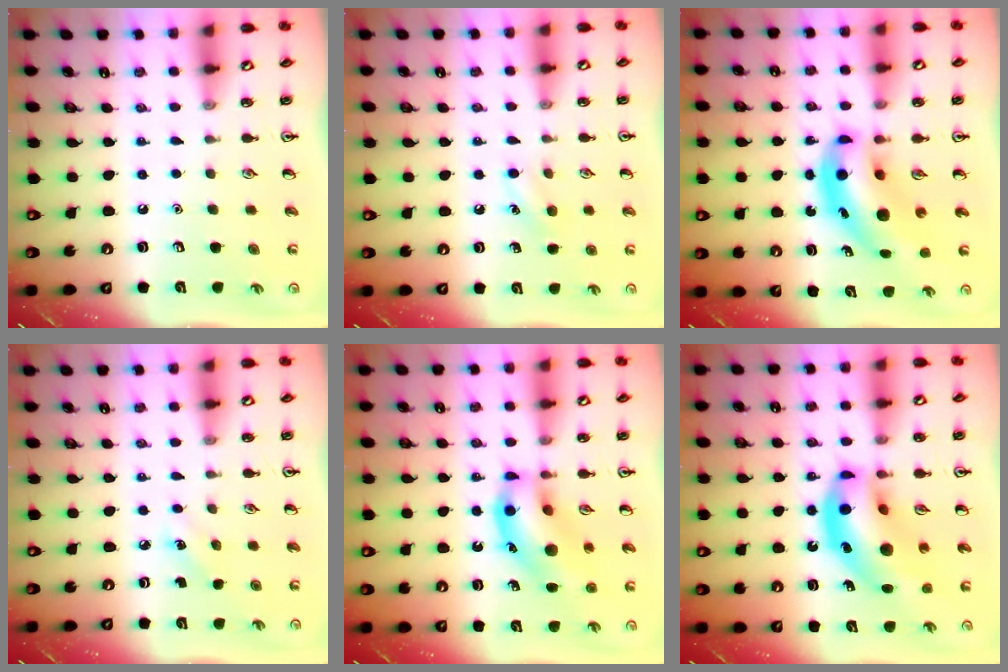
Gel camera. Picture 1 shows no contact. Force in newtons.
{"total": 7.6, "press": 7.3, "slide": 2.1}
{"total": 11.0, "press": 10.4, "slide": 3.7}
{"total": 2.3, "press": 2.2, "slide": 0.8}
{"total": 14.9, "press": 14.7, "slide": 2.4}
{"total": 17.5, "press": 16.7, "slide": 5.0}